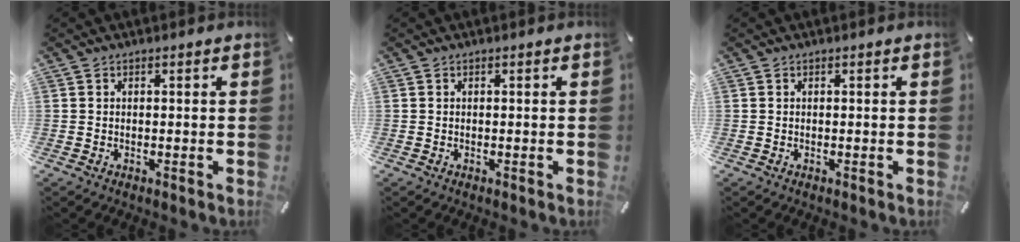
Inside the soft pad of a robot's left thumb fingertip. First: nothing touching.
{"total": 0.0}
{"total": 0.0}